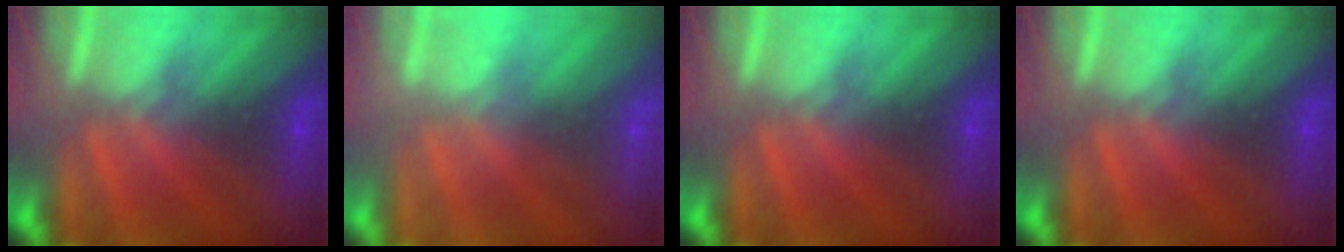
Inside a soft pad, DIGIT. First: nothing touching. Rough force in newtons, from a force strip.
{"total": 2.4}
{"total": 0.0}
{"total": 0.0}